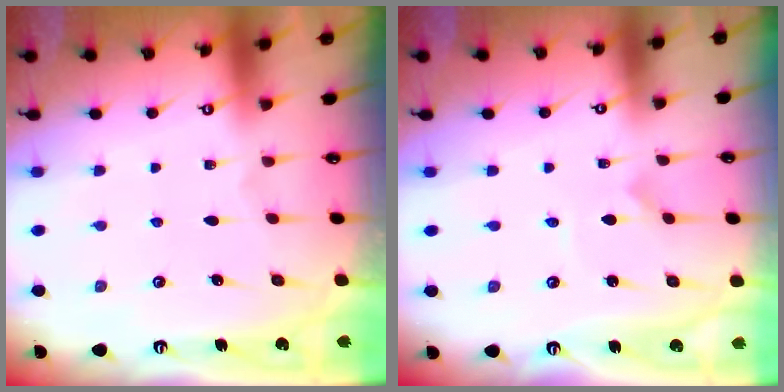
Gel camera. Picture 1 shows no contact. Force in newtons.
{"total": 0.6, "press": 0.5, "slide": 0.1}